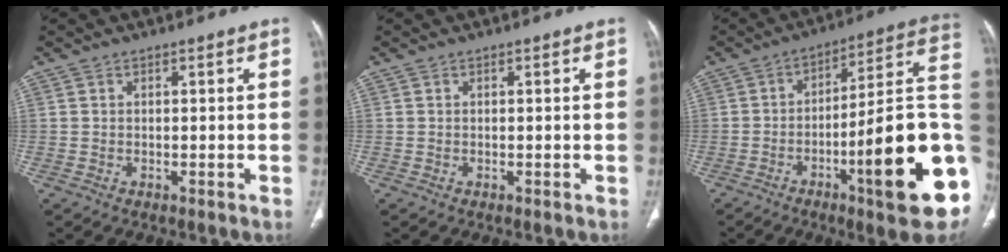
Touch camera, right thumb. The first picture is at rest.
{"total": 0.0}
{"total": 24.6, "force": [-6.9, 5.0, 23.0], "torque": [-0.260, 0.021, -0.097]}